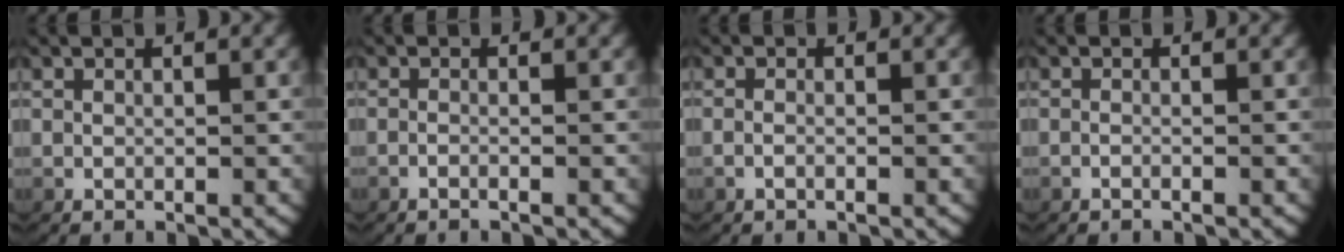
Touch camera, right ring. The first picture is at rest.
{"total": 1.3, "force": [-0.9, 0.0, 0.9], "torque": [-0.024, -0.005, -0.017]}
{"total": 1.0, "force": [-0.6, 0.1, 0.8], "torque": [-0.022, -0.005, -0.009]}
{"total": 1.0, "force": [-0.8, 0.0, 0.6], "torque": [-0.012, -0.001, -0.015]}